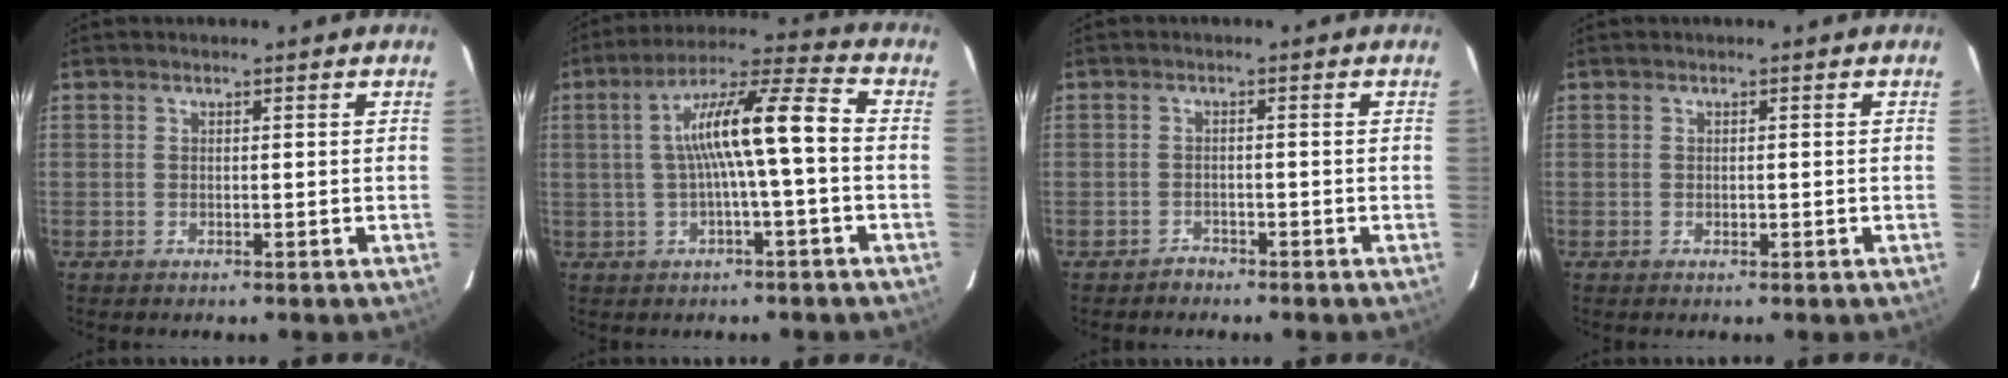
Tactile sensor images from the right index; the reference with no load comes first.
{"total": 11.6, "force": [-0.2, 0.6, 11.6], "torque": [-0.201, 0.030, -0.006]}
{"total": 1.4, "force": [-1.3, 0.6, -0.1], "torque": [0.000, 0.001, -0.024]}
{"total": 0.6, "force": [-0.1, 0.3, 0.5], "torque": [-0.011, -0.001, 0.001]}